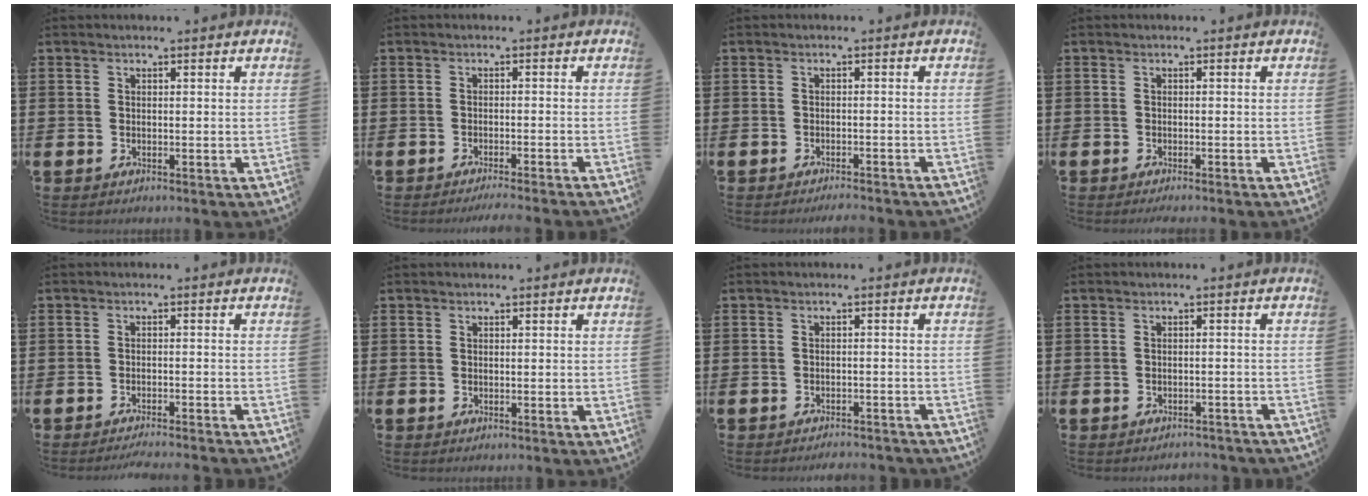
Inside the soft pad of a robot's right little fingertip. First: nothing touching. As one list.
[{"total": 1.4, "force": [-1.3, -0.3, 0.4], "torque": [-0.004, 0.000, -0.025]}, {"total": 1.3, "force": [-1.3, -0.1, 0.2], "torque": [-0.004, 0.002, -0.026]}, {"total": 0.6, "force": [-0.5, -0.1, 0.2], "torque": [-0.003, -0.003, -0.010]}, {"total": 1.6, "force": [-1.6, -0.3, 0.3], "torque": [-0.004, 0.003, -0.031]}, {"total": 0.0}, {"total": 1.6, "force": [-1.6, 0.0, 0.0], "torque": [-0.005, 0.004, -0.034]}, {"total": 1.3, "force": [-1.3, 0.1, 0.0], "torque": [-0.004, 0.003, -0.029]}]